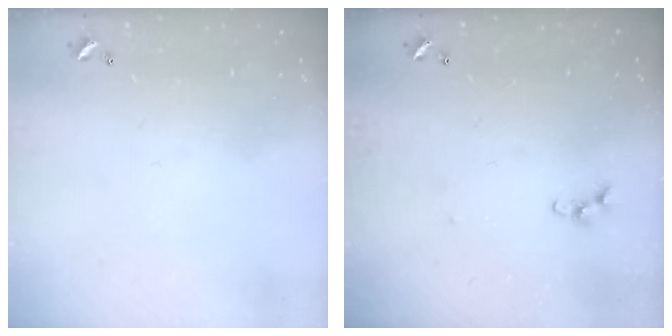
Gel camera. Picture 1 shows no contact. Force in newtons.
{"total": 4.4, "press": 4.4, "slide": 0.5}